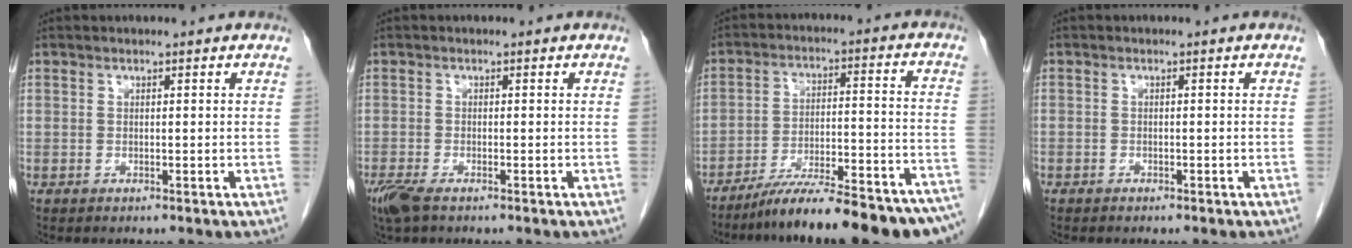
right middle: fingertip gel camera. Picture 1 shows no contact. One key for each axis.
{"total": 3.5, "fx": -2.4, "fy": 1.0, "fz": 2.4, "tx": -0.057, "ty": -0.011, "tz": -0.044}
{"total": 21.4, "fx": -18.4, "fy": 1.4, "fz": 10.9, "tx": -0.111, "ty": 0.009, "tz": -0.269}
{"total": 0.9, "fx": -0.7, "fy": 0.4, "fz": 0.2, "tx": -0.012, "ty": 0.000, "tz": -0.011}